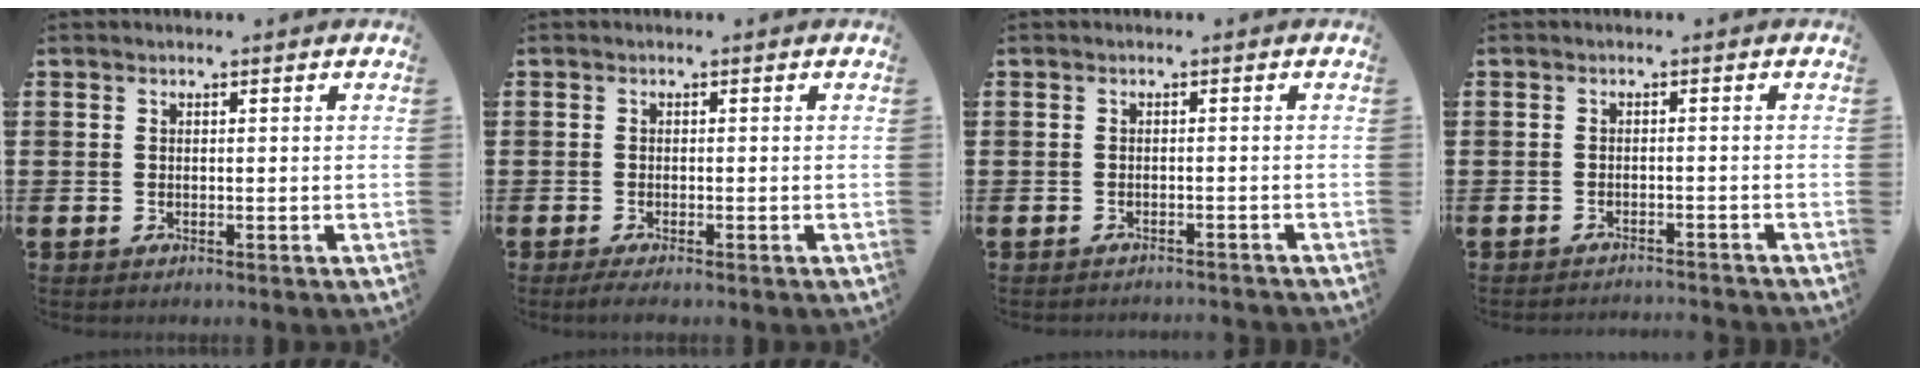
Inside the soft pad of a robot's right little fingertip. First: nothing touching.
{"total": 0.9, "force": [-0.5, 0.1, 0.8], "torque": [-0.013, -0.002, -0.010]}
{"total": 0.9, "force": [-0.9, -0.1, -0.1], "torque": [-0.001, 0.002, -0.020]}
{"total": 1.3, "force": [-1.3, -0.2, -0.1], "torque": [0.000, 0.004, -0.027]}